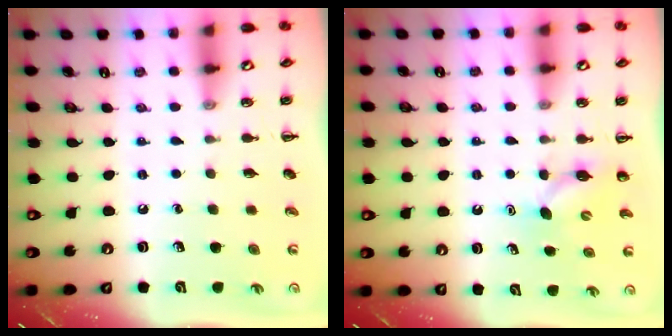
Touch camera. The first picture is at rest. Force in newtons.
{"total": 4.6, "press": 4.6, "slide": 0.7}